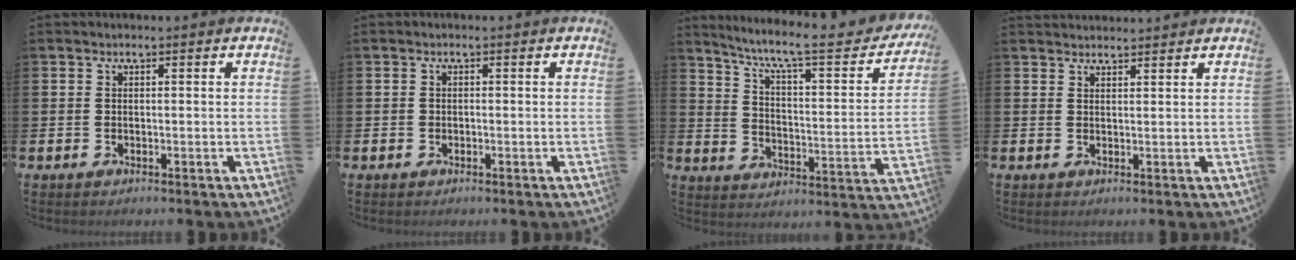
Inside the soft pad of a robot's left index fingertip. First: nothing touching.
{"total": 0.5, "force": [-0.2, 0.5, 0.2], "torque": [-0.010, 0.007, -0.005]}
{"total": 8.5, "force": [6.6, 1.5, 5.2], "torque": [-0.111, -0.045, 0.099]}
{"total": 2.1, "force": [2.0, 0.4, -0.1], "torque": [0.005, -0.009, 0.036]}